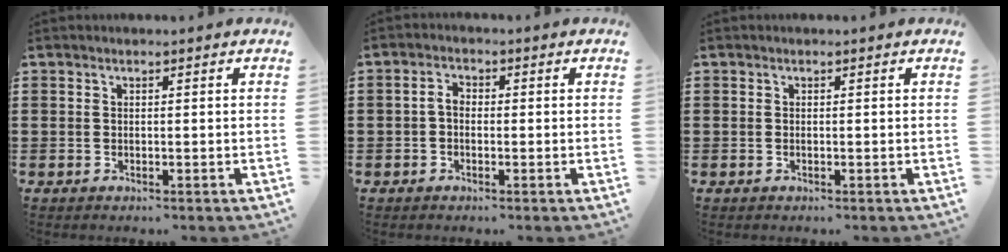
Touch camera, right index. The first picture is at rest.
{"total": 2.1, "force": [-0.5, 1.3, 1.6], "torque": [-0.040, 0.002, -0.013]}
{"total": 0.0}